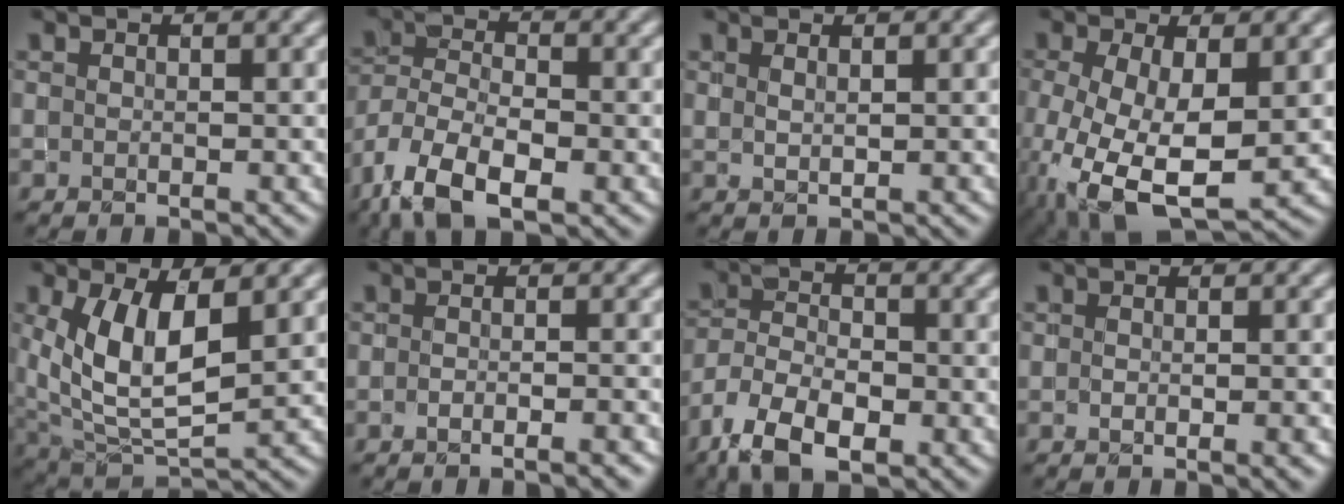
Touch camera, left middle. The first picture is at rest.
{"total": 8.2, "force": [-4.8, 3.8, 5.5], "torque": [-0.117, -0.010, -0.098]}
{"total": 0.8, "force": [0.6, 0.2, 0.5], "torque": [-0.011, 0.000, 0.013]}
{"total": 9.7, "force": [-2.6, 4.7, 8.1], "torque": [-0.176, -0.028, -0.038]}
{"total": 7.3, "force": [1.8, 3.4, 6.2], "torque": [-0.136, -0.013, 0.040]}
{"total": 2.3, "force": [-1.3, 0.6, 1.8], "torque": [-0.016, 0.003, -0.023]}
{"total": 6.5, "force": [-3.8, 3.3, 4.1], "torque": [-0.084, -0.002, -0.079]}
{"total": 1.8, "force": [-0.3, 0.6, 1.6], "torque": [-0.017, -0.007, 0.001]}